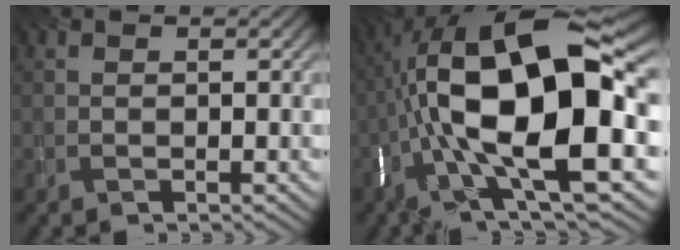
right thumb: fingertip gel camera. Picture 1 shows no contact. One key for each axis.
{"total": 19.6, "fx": -1.3, "fy": 7.5, "fz": 18.1, "tx": -0.339, "ty": 0.032, "tz": -0.039}